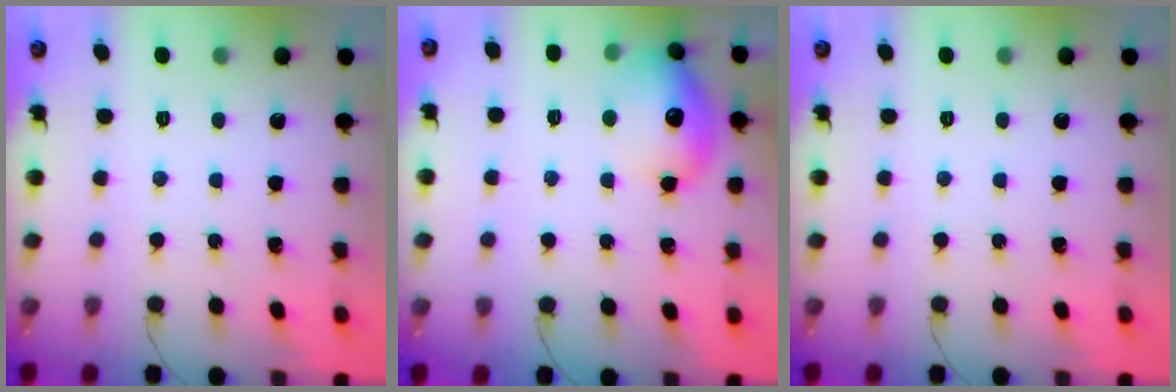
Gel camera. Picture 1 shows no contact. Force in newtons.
{"total": 14.6, "press": 14.5, "slide": 1.3}
{"total": 0.0}